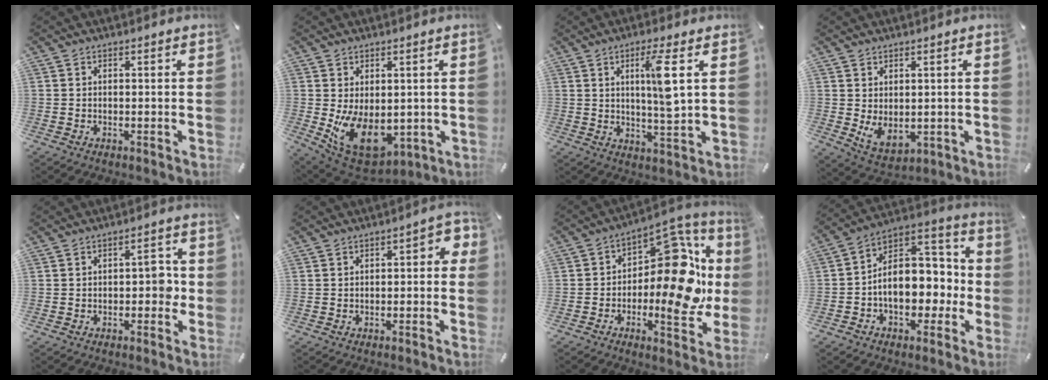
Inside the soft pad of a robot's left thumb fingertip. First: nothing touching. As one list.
[{"total": 12.6, "force": [-1.8, 9.0, 8.7], "torque": [-0.134, -0.009, -0.025]}, {"total": 8.8, "force": [2.6, 0.9, 8.4], "torque": [-0.133, -0.011, 0.031]}, {"total": 5.0, "force": [1.4, 3.9, 2.9], "torque": [-0.045, -0.013, 0.026]}, {"total": 5.3, "force": [-0.5, 2.9, 4.4], "torque": [-0.055, 0.006, -0.016]}, {"total": 3.8, "force": [-1.6, 1.9, 3.0], "torque": [-0.043, 0.013, -0.031]}, {"total": 18.8, "force": [-0.3, 10.5, 15.5], "torque": [-0.198, -0.019, -0.004]}, {"total": 14.7, "force": [-1.2, 11.5, 9.1], "torque": [-0.116, -0.008, -0.018]}]